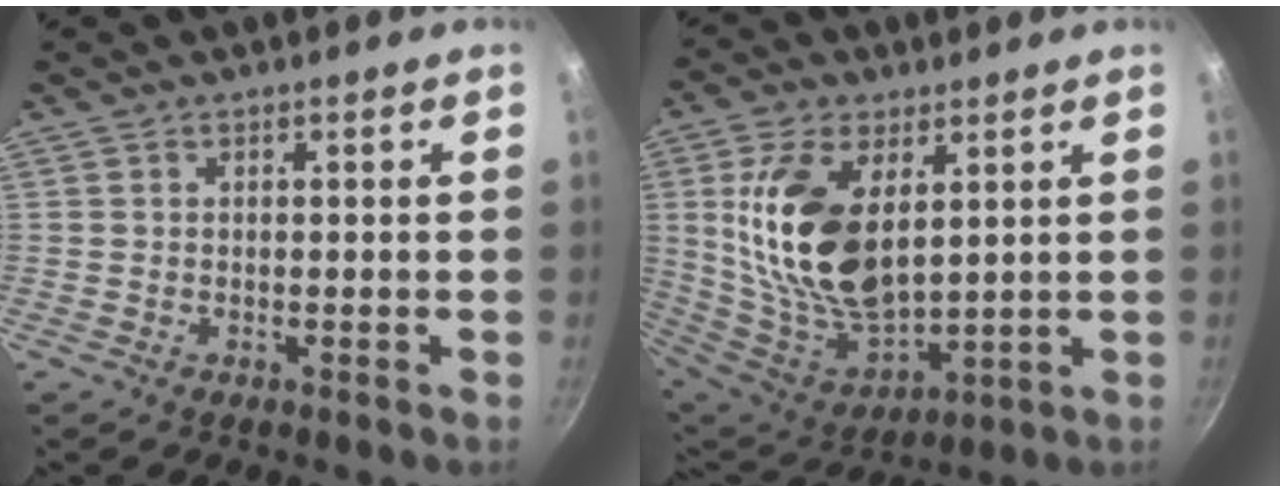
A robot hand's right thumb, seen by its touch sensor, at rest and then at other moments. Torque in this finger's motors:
{"motor_torque": [0.54, 0.80, 2.23, 0.53, 0.74]}